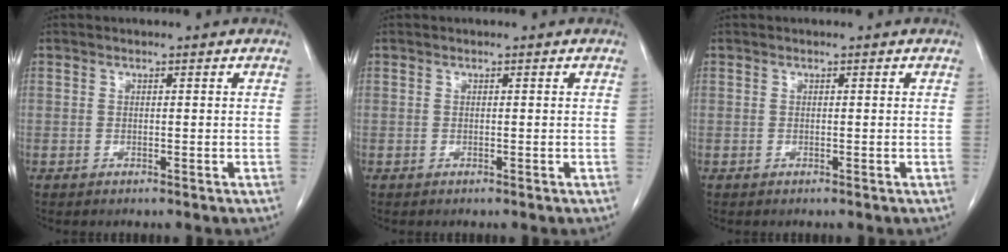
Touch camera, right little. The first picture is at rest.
{"total": 0.0}
{"total": 0.0}